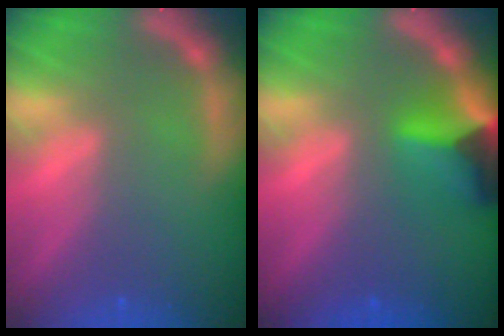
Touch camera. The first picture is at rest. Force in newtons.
{"total": 5.9}